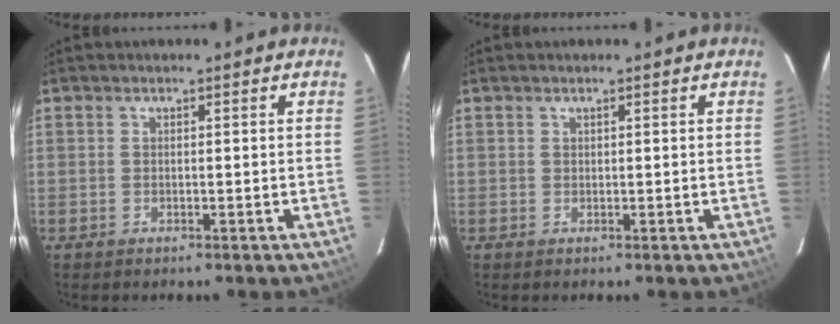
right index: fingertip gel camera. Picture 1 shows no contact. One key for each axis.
{"total": 0.0}